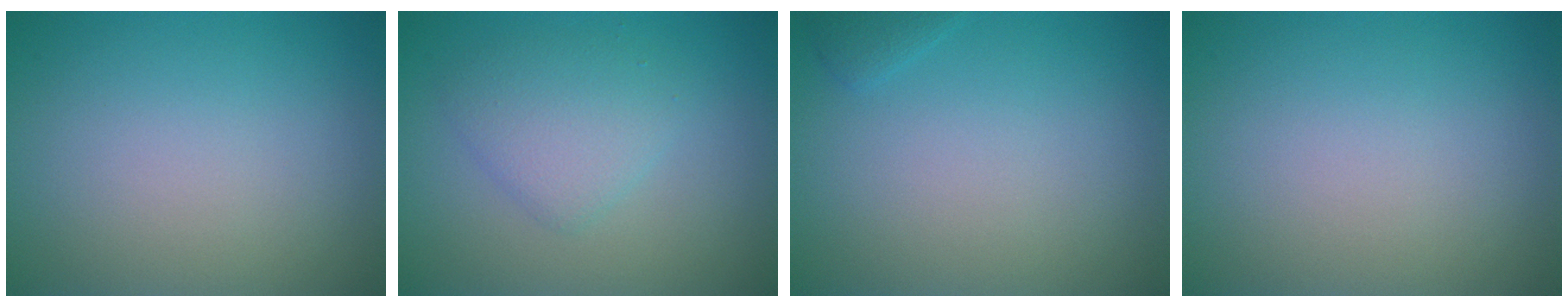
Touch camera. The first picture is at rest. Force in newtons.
{"total": 2.9, "press": 2.9, "slide": 0.0}
{"total": 0.7, "press": 0.7, "slide": 0.1}
{"total": 0.0}